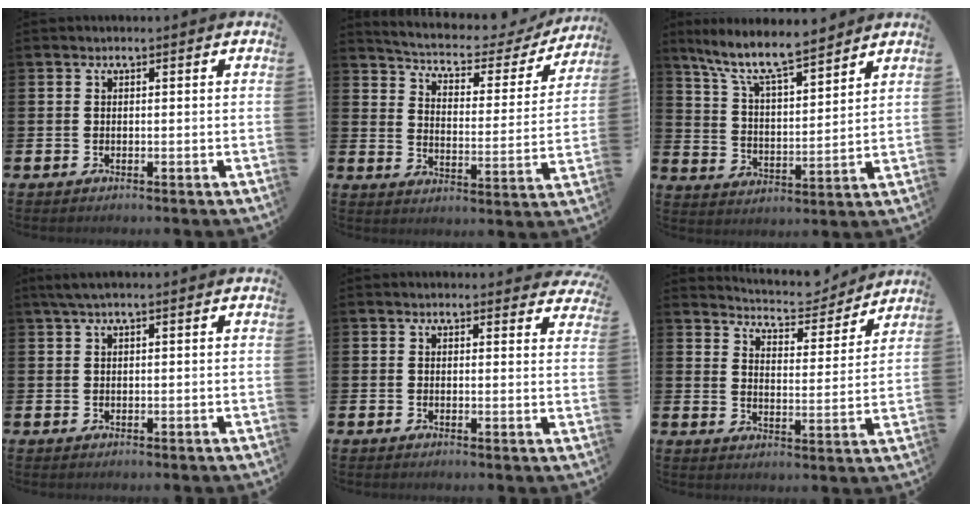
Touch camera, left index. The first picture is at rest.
{"total": 5.0, "force": [4.5, 1.7, 1.6], "torque": [-0.053, -0.036, 0.067]}
{"total": 9.4, "force": [8.4, 1.2, 4.0], "torque": [-0.113, -0.048, 0.149]}
{"total": 1.9, "force": [1.2, 0.1, 1.4], "torque": [-0.034, 0.007, 0.023]}
{"total": 1.7, "force": [1.7, 0.4, 0.0], "torque": [0.005, -0.006, 0.029]}
{"total": 6.0, "force": [5.8, 1.0, 0.8], "torque": [-0.029, -0.044, 0.099]}